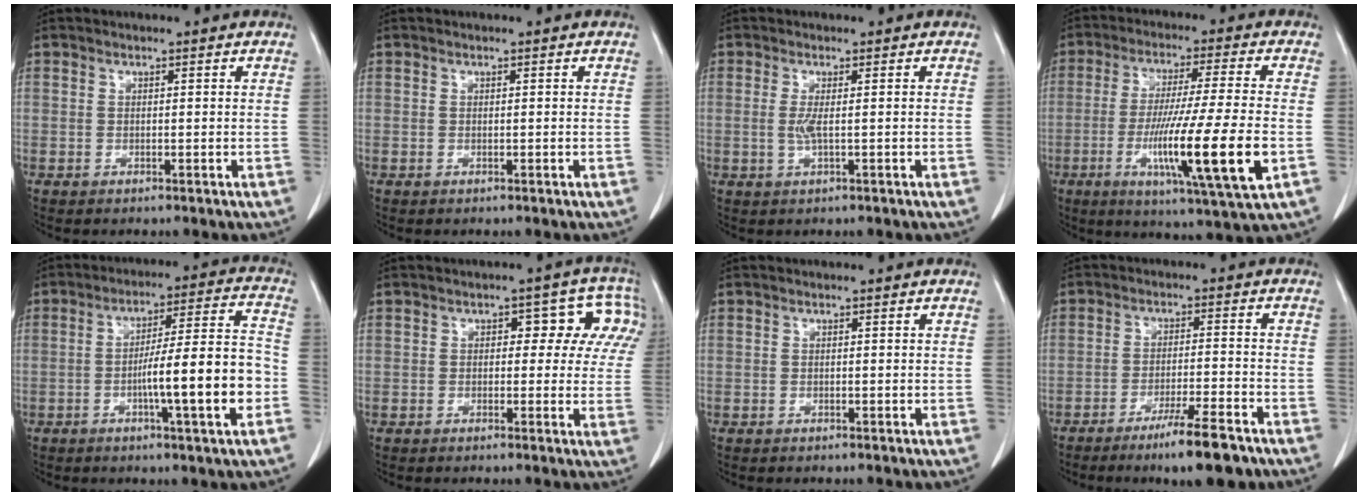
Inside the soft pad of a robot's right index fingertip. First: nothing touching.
{"total": 0.0}
{"total": 2.1, "force": [0.0, 0.0, 2.1], "torque": [-0.051, -0.003, 0.000]}
{"total": 16.3, "force": [-4.3, -0.5, 15.7], "torque": [-0.278, -0.031, -0.073]}
{"total": 13.7, "force": [-3.7, 0.1, 13.1], "torque": [-0.203, 0.009, -0.058]}
{"total": 7.3, "force": [2.1, 4.4, 5.5], "torque": [-0.036, 0.036, 0.019]}
{"total": 0.0}
{"total": 8.7, "force": [-6.1, 0.5, 6.2], "torque": [-0.097, -0.017, -0.096]}